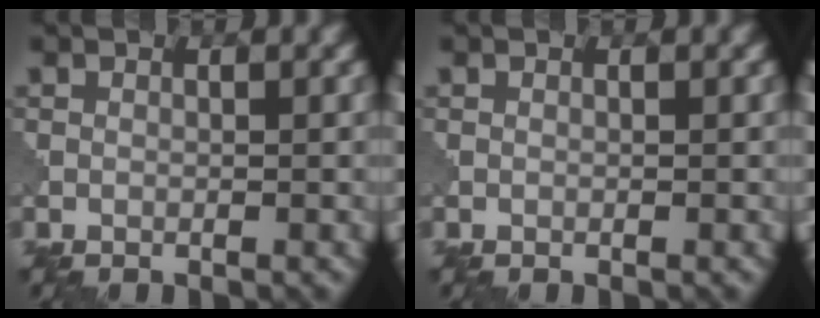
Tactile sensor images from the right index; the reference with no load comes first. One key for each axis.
{"total": 0.0}